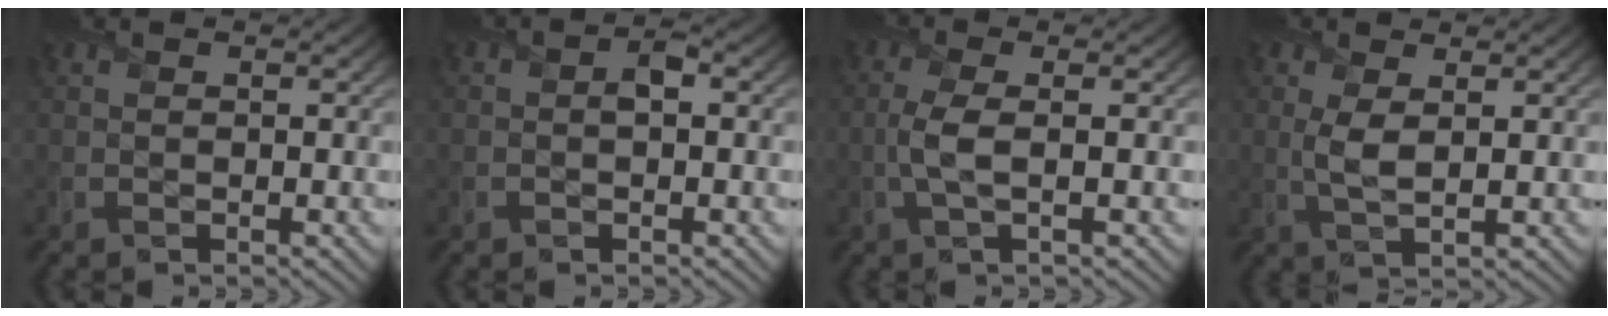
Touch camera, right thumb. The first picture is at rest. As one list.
[{"total": 1.4, "force": [-0.1, 0.8, 1.1], "torque": [-0.017, 0.006, -0.007]}, {"total": 3.3, "force": [-0.2, 0.8, 3.2], "torque": [-0.079, 0.004, -0.011]}, {"total": 3.4, "force": [0.8, 1.4, 3.0], "torque": [-0.076, 0.000, 0.017]}]